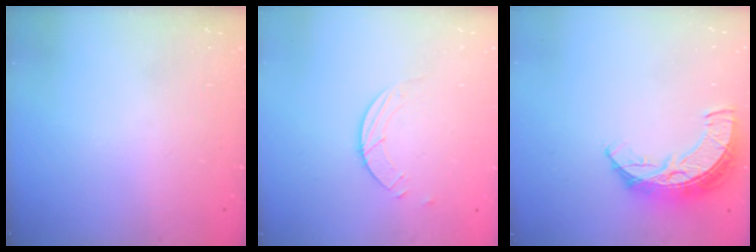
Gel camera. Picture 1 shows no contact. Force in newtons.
{"total": 2.6, "press": 2.6, "slide": 0.3}
{"total": 9.6, "press": 9.6, "slide": 0.6}